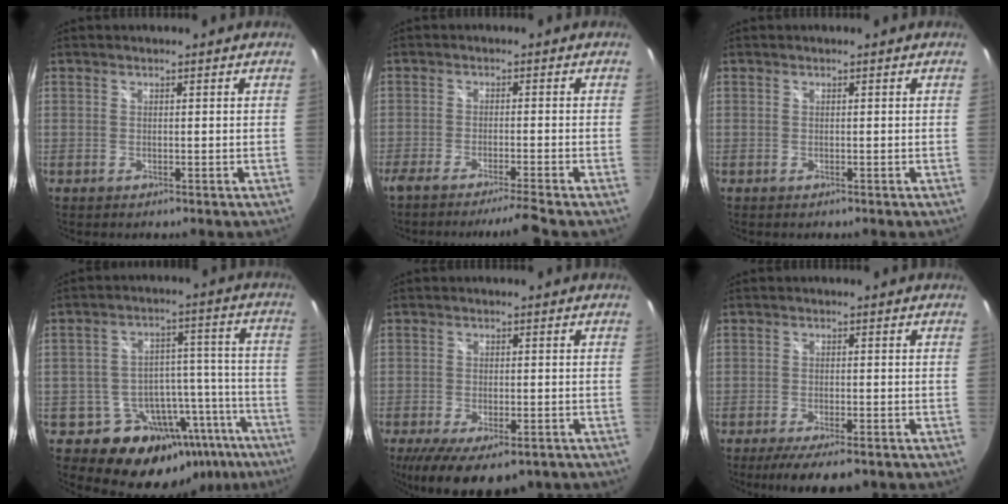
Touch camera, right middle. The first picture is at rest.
{"total": 6.3, "force": [-5.6, -1.4, 2.6], "torque": [-0.053, -0.006, -0.090]}
{"total": 0.0}
{"total": 18.5, "force": [-13.1, 11.3, 6.4], "torque": [-0.100, 0.056, -0.159]}
{"total": 12.4, "force": [-7.8, 5.0, 8.2], "torque": [-0.168, -0.043, -0.115]}
{"total": 8.2, "force": [-6.4, 1.8, 4.9], "torque": [-0.105, -0.025, -0.100]}